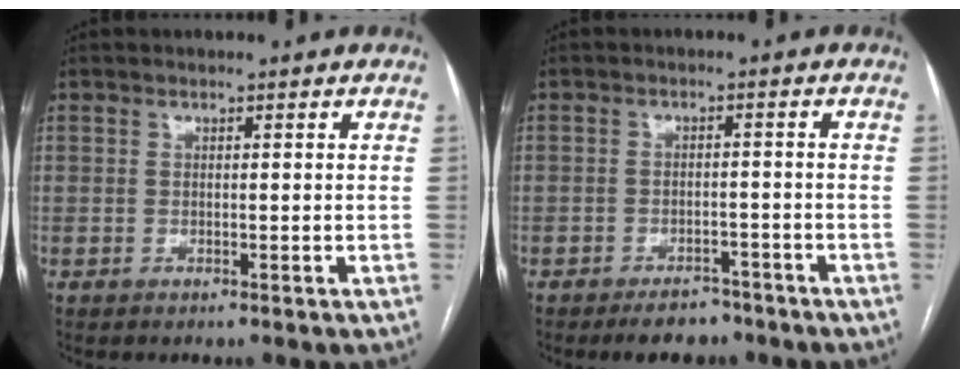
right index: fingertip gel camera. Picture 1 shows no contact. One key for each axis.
{"total": 5.0, "fx": -4.0, "fy": 2.2, "fz": 1.8, "tx": -0.026, "ty": 0.002, "tz": -0.057}